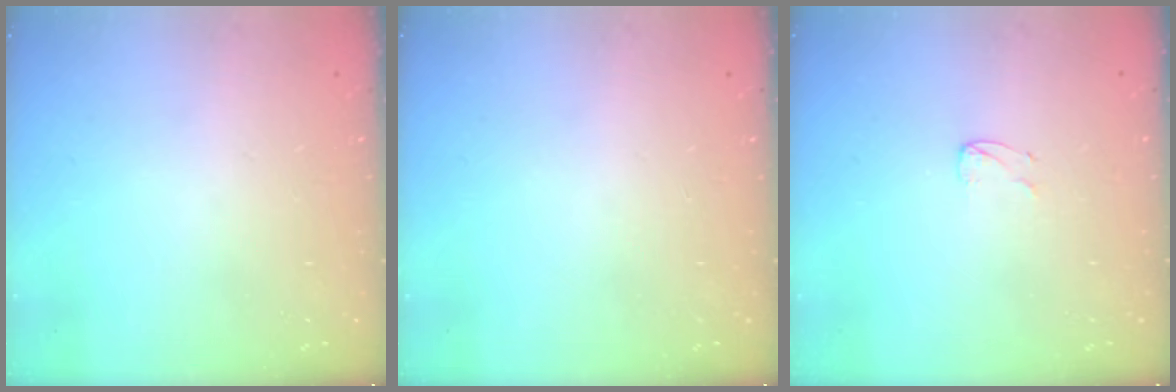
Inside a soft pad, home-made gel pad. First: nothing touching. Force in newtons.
{"total": 0.0}
{"total": 3.1, "press": 3.1, "slide": 0.3}